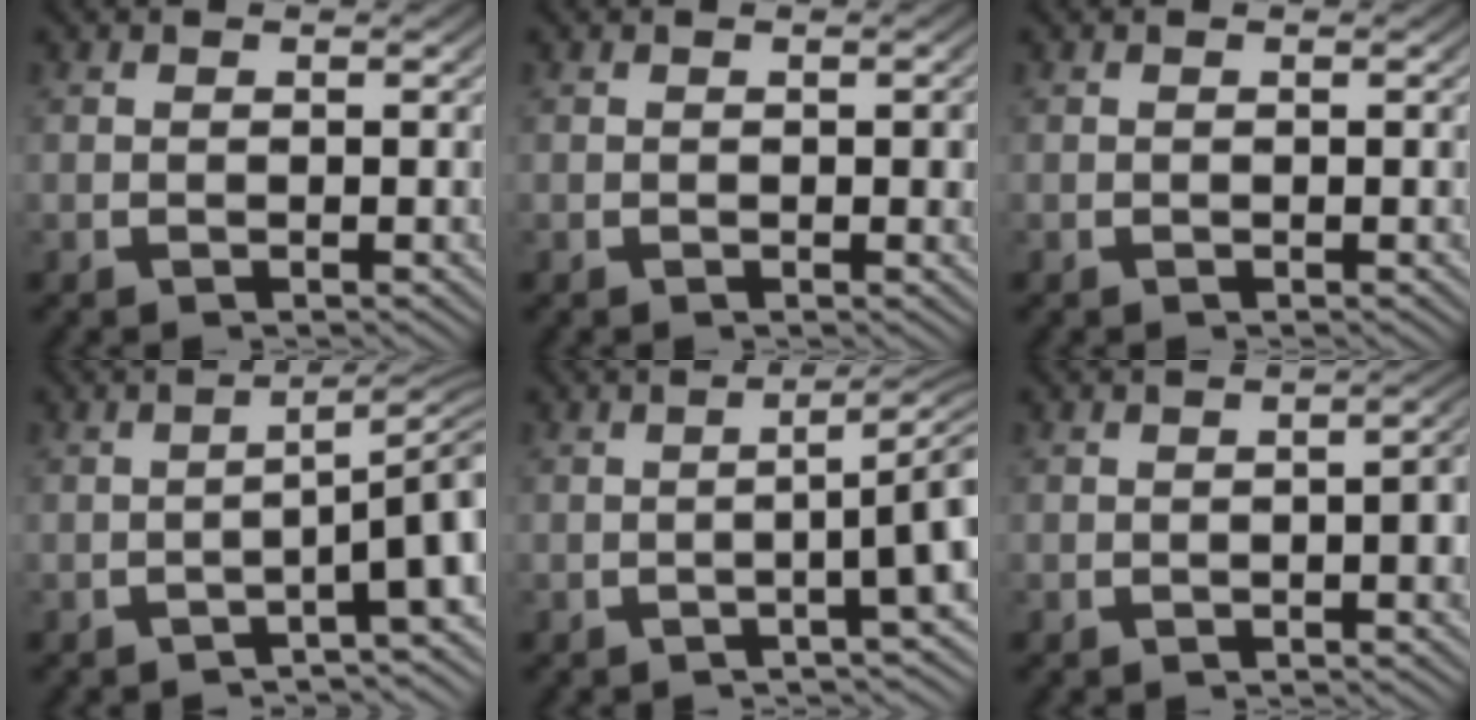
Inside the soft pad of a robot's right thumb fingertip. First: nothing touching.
{"total": 0.8, "force": [0.0, 0.4, 0.7], "torque": [-0.008, -0.005, 0.001]}
{"total": 0.0}
{"total": 5.5, "force": [-2.1, 1.5, 4.9], "torque": [-0.075, -0.005, -0.026]}
{"total": 4.0, "force": [-0.2, 0.6, 3.9], "torque": [-0.059, 0.009, -0.008]}
{"total": 2.7, "force": [-0.6, 0.6, 2.5], "torque": [-0.028, 0.002, -0.008]}